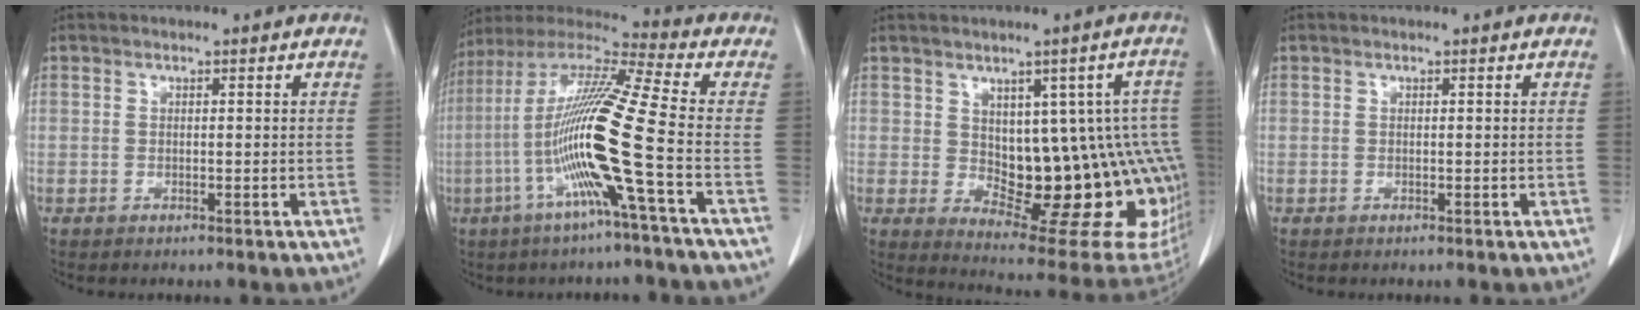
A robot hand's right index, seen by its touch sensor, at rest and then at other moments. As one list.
[{"total": 16.8, "force": [-4.6, -1.7, 16.0], "torque": [-0.315, -0.004, -0.102]}, {"total": 18.7, "force": [-0.9, 7.8, 17.0], "torque": [-0.136, 0.020, 0.016]}, {"total": 0.0}]